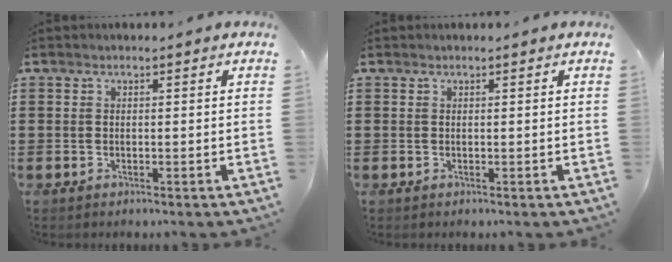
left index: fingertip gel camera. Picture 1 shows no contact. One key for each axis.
{"total": 0.0}